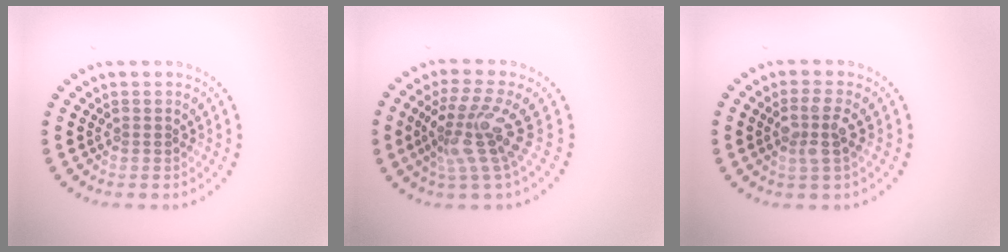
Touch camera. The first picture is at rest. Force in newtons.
{"total": 4.2, "press": 3.1, "slide": 2.8}
{"total": 2.6, "press": 2.2, "slide": 1.3}